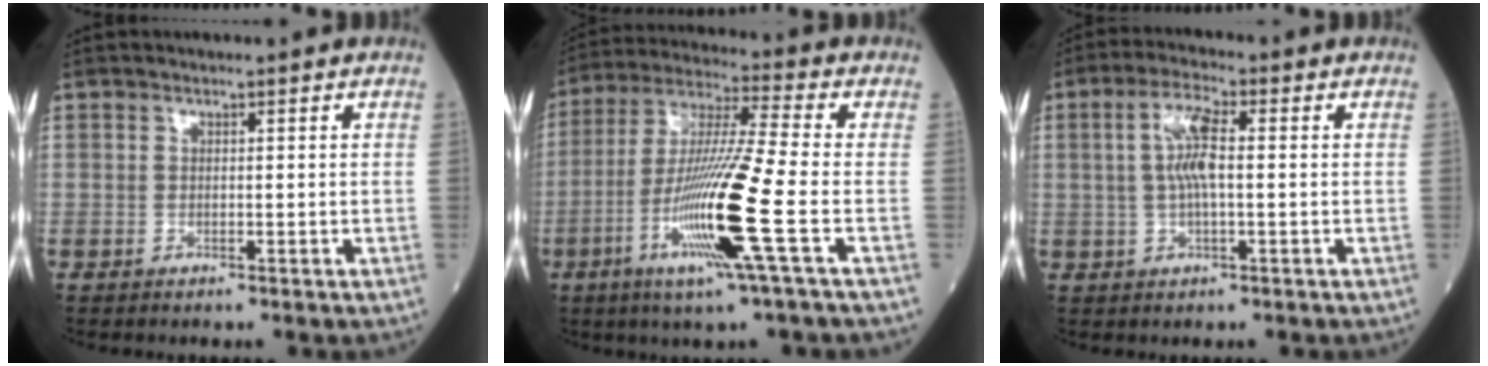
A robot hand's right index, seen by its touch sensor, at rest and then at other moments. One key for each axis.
{"total": 15.4, "fx": -4.9, "fy": -1.2, "fz": 14.6, "tx": -0.296, "ty": -0.020, "tz": -0.097}
{"total": 5.8, "fx": 0.6, "fy": 1.0, "fz": 5.7, "tx": -0.118, "ty": 0.010, "tz": 0.012}